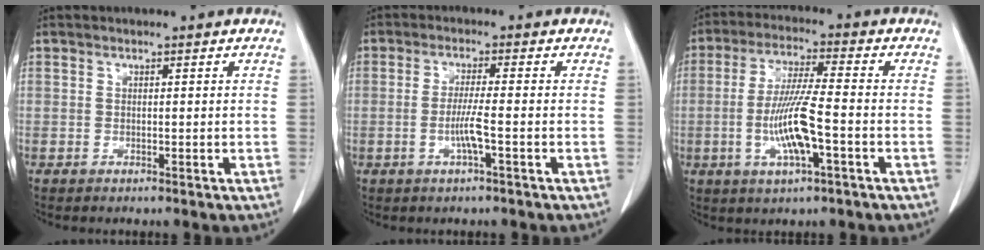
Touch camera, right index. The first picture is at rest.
{"total": 4.2, "force": [-1.3, 0.0, 3.9], "torque": [-0.080, -0.002, -0.025]}
{"total": 10.3, "force": [-2.7, 1.3, 9.9], "torque": [-0.196, -0.004, -0.050]}